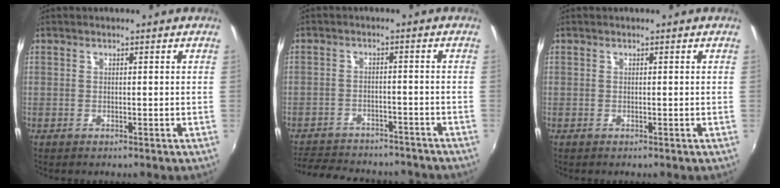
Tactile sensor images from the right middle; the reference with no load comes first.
{"total": 17.4, "force": [-15.0, 6.0, 6.5], "torque": [-0.144, 0.004, -0.202]}
{"total": 0.0}